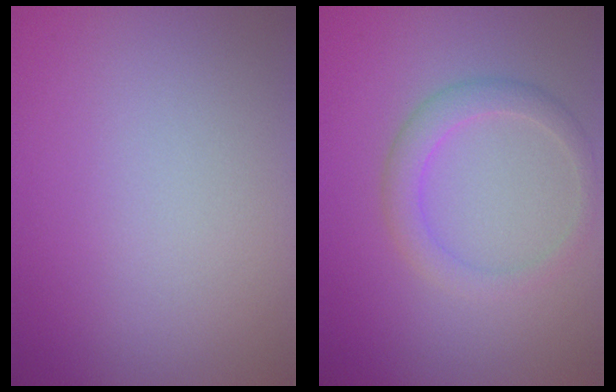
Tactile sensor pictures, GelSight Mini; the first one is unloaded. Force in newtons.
{"total": 2.6, "press": 2.5, "slide": 0.2}